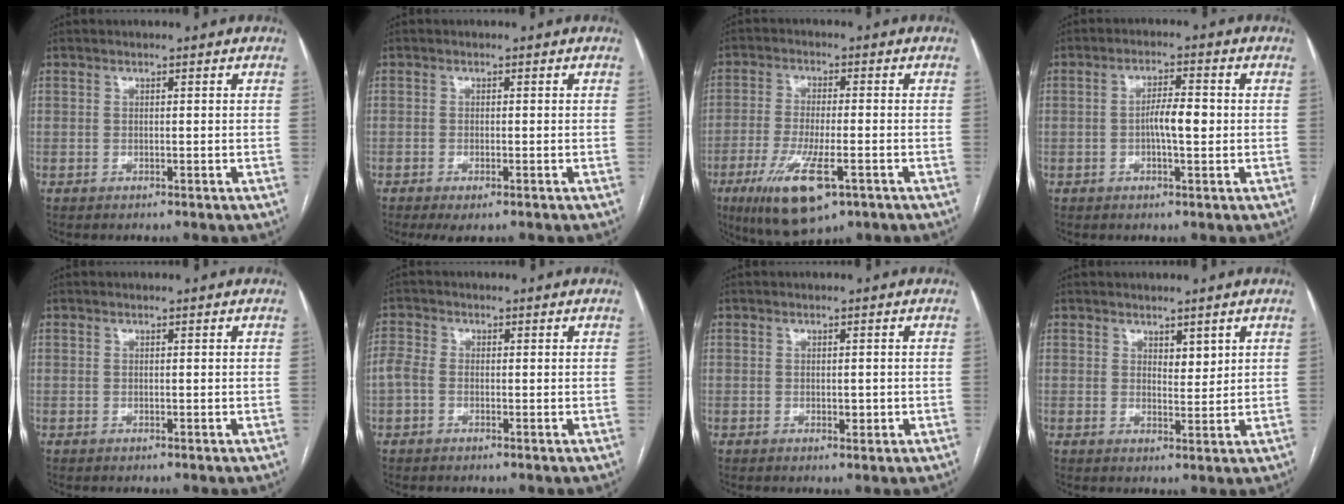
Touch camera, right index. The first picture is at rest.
{"total": 2.7, "force": [-1.6, 0.7, 2.0], "torque": [-0.031, -0.005, -0.023]}
{"total": 11.5, "force": [-5.6, 2.7, 9.7], "torque": [-0.186, -0.028, -0.089]}
{"total": 4.6, "force": [-0.4, 1.0, 4.4], "torque": [-0.080, 0.006, -0.008]}
{"total": 0.0}
{"total": 2.8, "force": [-0.6, 1.8, 2.0], "torque": [-0.057, 0.011, -0.017]}
{"total": 1.5, "force": [-0.2, 0.7, 1.3], "torque": [-0.019, -0.002, -0.001]}
{"total": 2.3, "force": [1.5, 1.1, 1.5], "torque": [-0.020, -0.007, 0.029]}